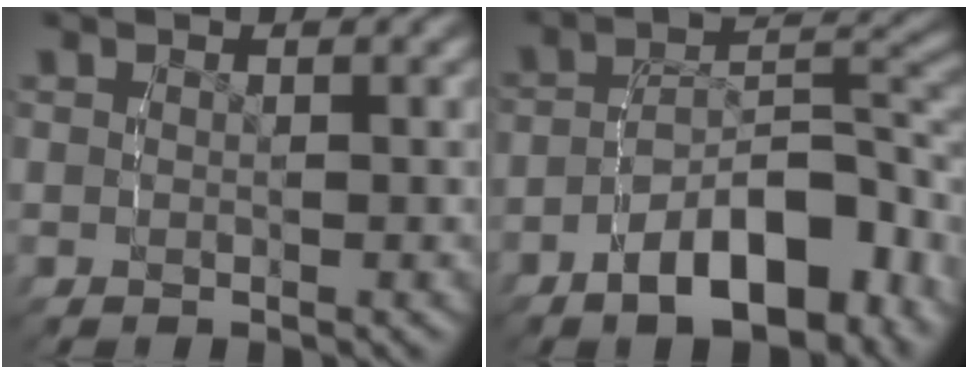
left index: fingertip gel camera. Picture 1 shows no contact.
{"total": 8.9, "force": [-4.5, 4.1, 6.5], "torque": [-0.073, -0.004, -0.068]}